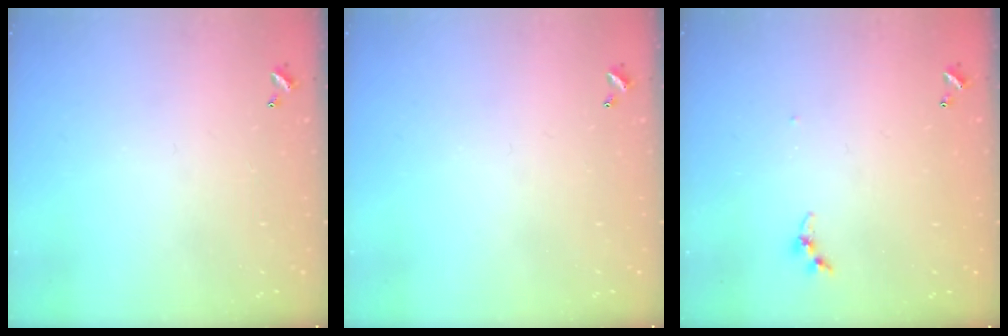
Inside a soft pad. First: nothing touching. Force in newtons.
{"total": 0.0}
{"total": 3.4, "press": 3.4, "slide": 0.3}